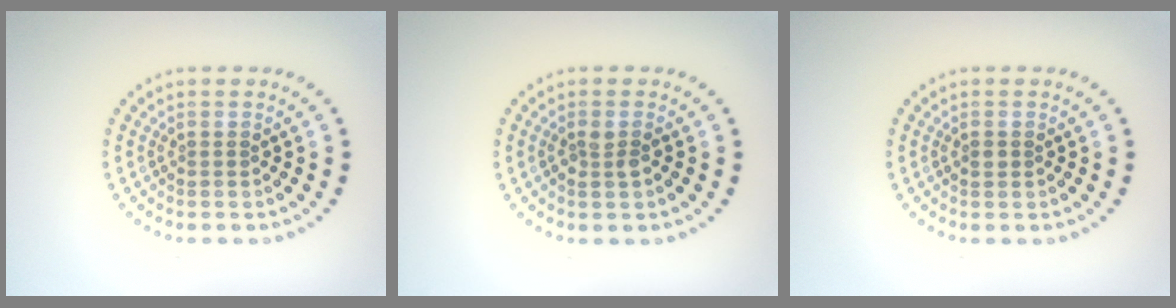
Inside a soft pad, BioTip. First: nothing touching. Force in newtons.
{"total": 1.1, "press": 1.1, "slide": 0.3}
{"total": 0.9, "press": 0.9, "slide": 0.1}